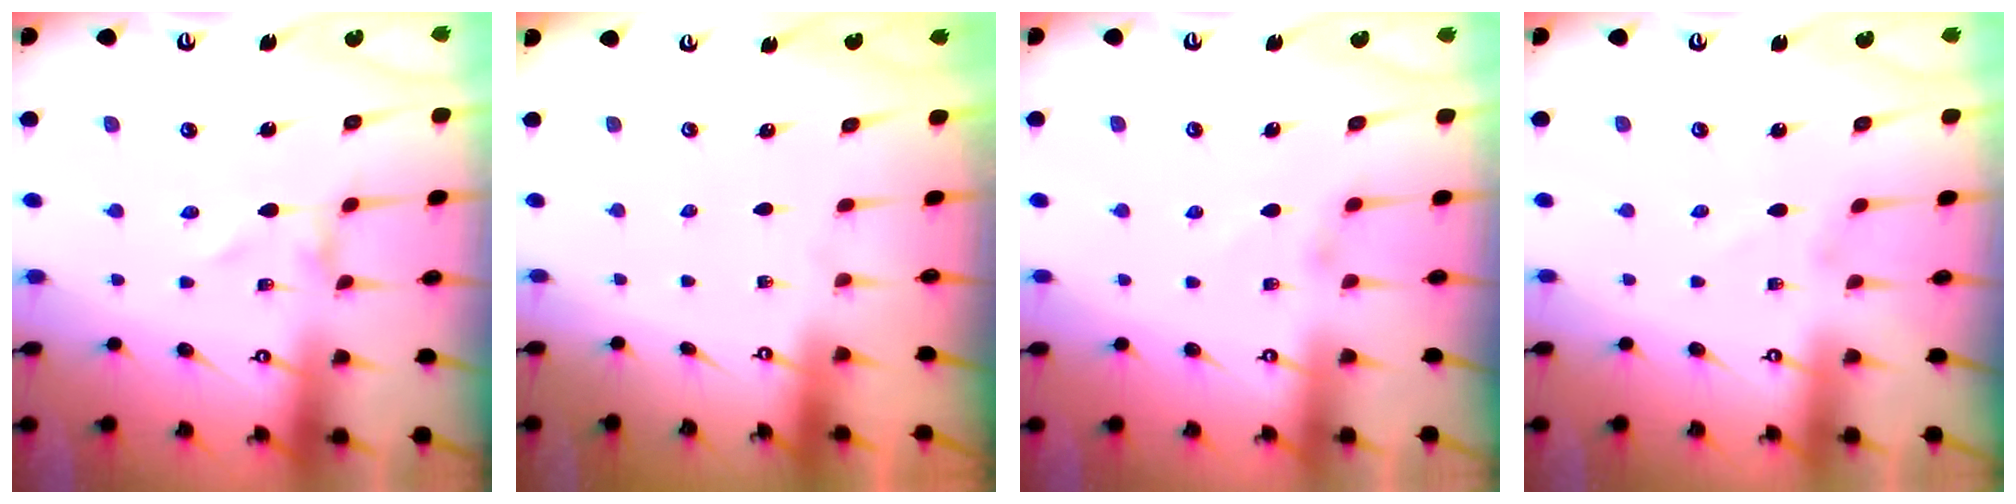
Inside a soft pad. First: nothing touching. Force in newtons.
{"total": 0.0}
{"total": 1.7, "press": 1.6, "slide": 0.4}
{"total": 1.3, "press": 1.3, "slide": 0.1}